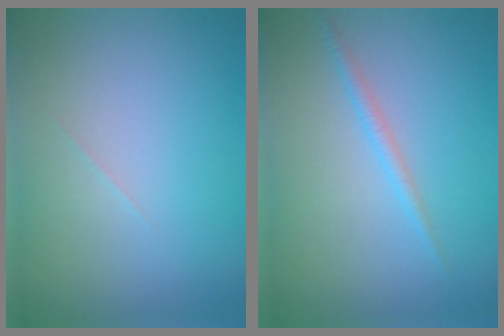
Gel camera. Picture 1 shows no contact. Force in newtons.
{"total": 1.2, "press": 1.2, "slide": 0.1}